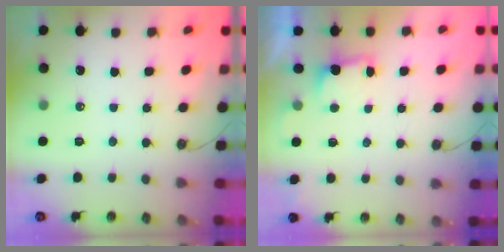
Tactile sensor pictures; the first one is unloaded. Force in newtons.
{"total": 2.5, "press": 2.3, "slide": 0.8}